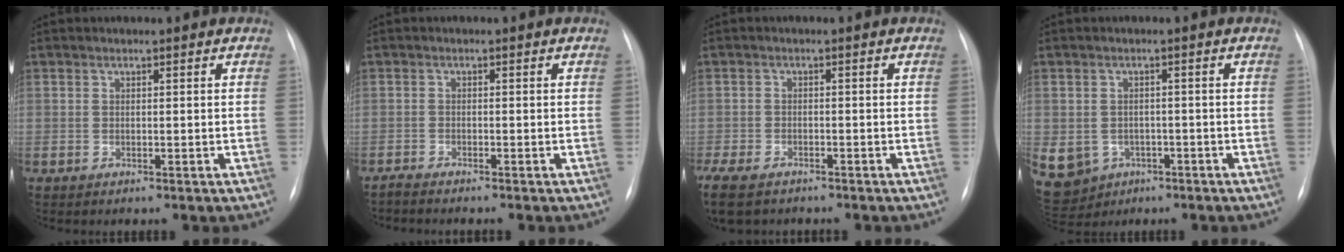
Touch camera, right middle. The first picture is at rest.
{"total": 2.2, "force": [-2.1, -0.1, 0.8], "torque": [-0.013, -0.005, -0.030]}
{"total": 11.6, "force": [-8.0, 6.1, 5.7], "torque": [-0.152, -0.025, -0.120]}
{"total": 17.0, "force": [-7.0, 14.3, 6.1], "torque": [-0.197, 0.001, -0.080]}